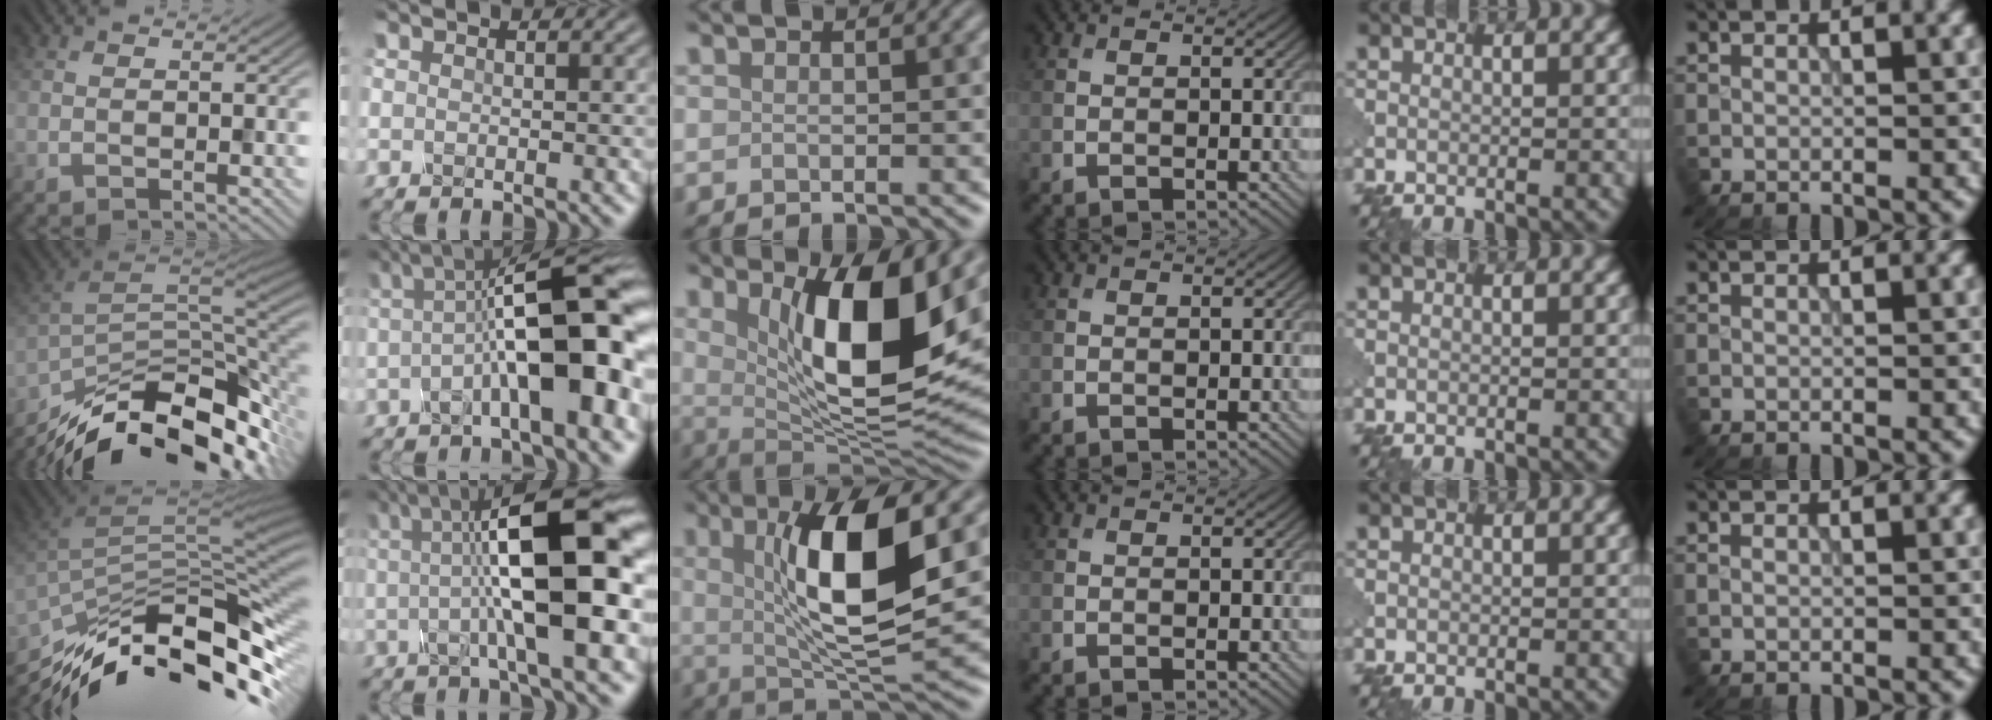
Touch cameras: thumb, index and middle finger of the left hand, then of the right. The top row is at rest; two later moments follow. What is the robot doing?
{"motion": "assemble", "object": "glue stick"}